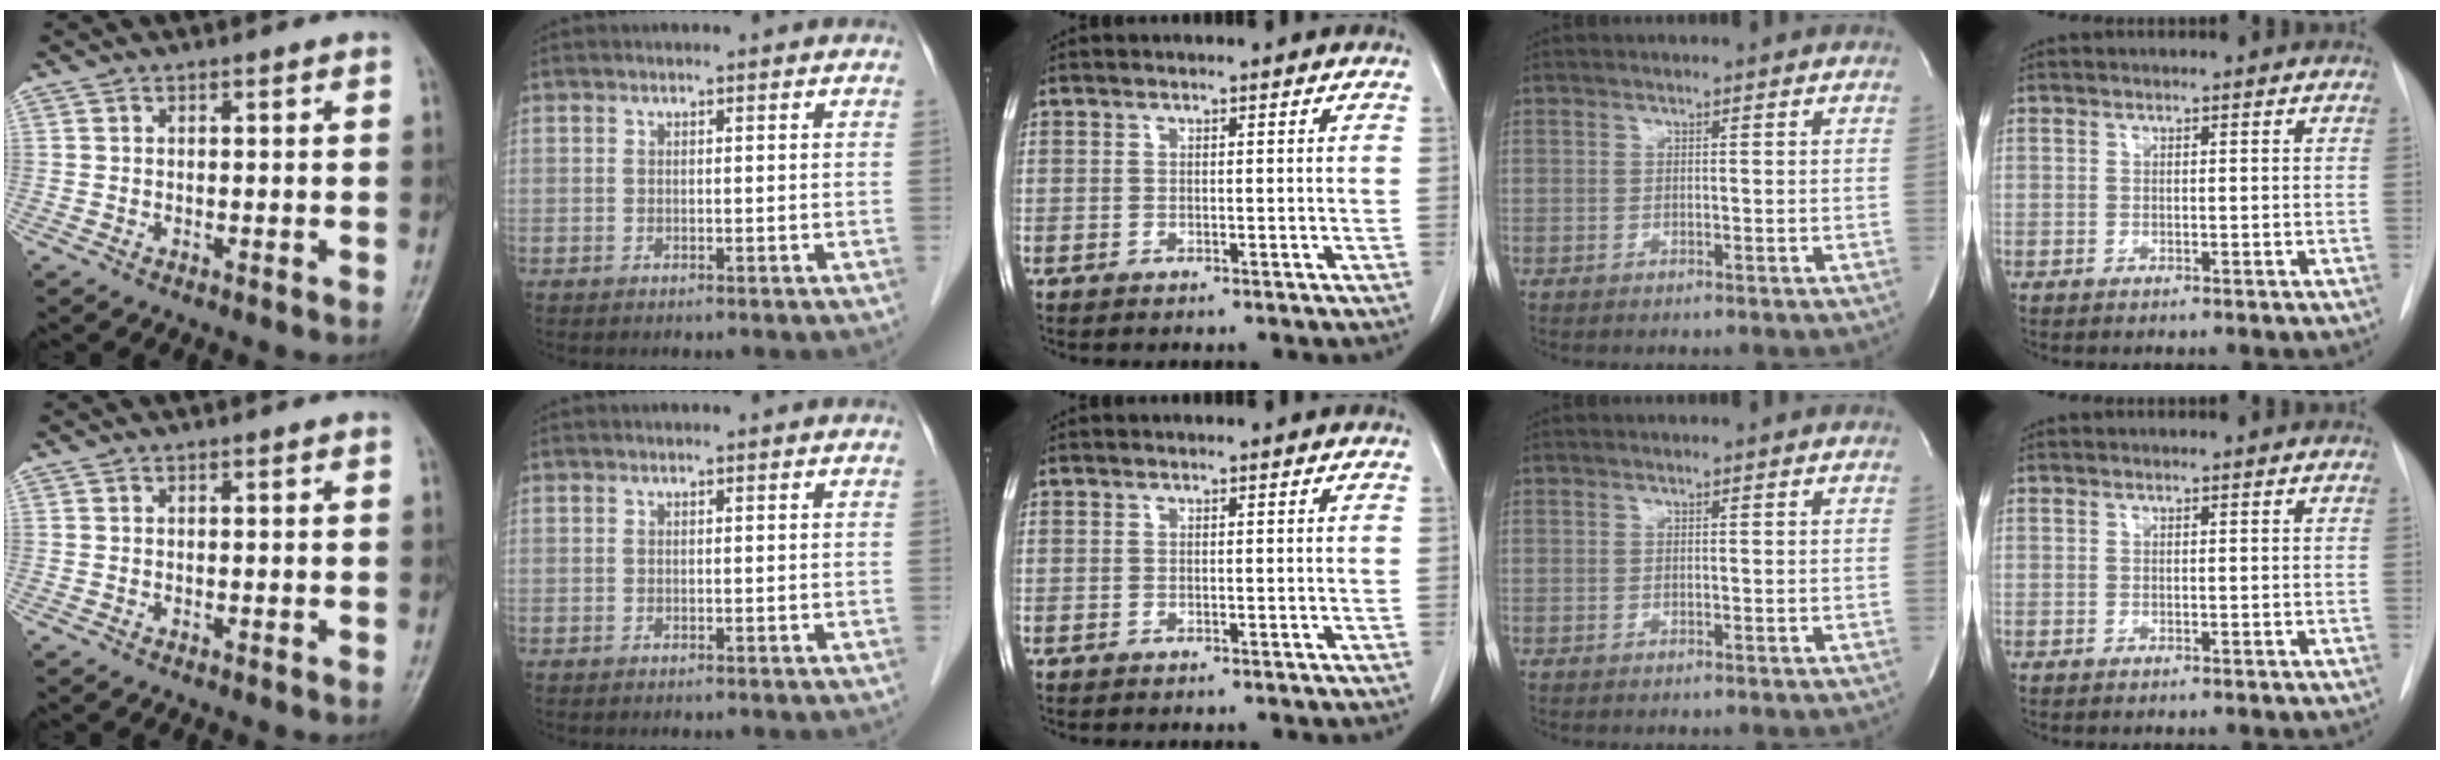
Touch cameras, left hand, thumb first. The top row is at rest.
{}